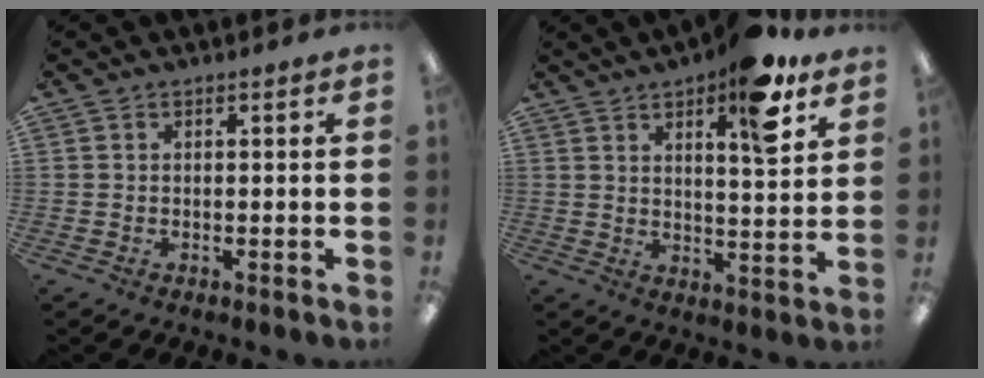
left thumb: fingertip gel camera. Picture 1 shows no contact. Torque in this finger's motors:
{"motor_torque": [2.00, 1.25, 1.73, -0.89, 0.35]}